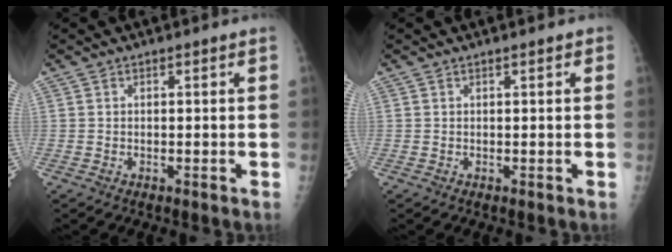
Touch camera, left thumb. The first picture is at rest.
{"total": 0.8, "force": [0.5, 0.3, 0.6], "torque": [-0.008, 0.001, 0.004]}